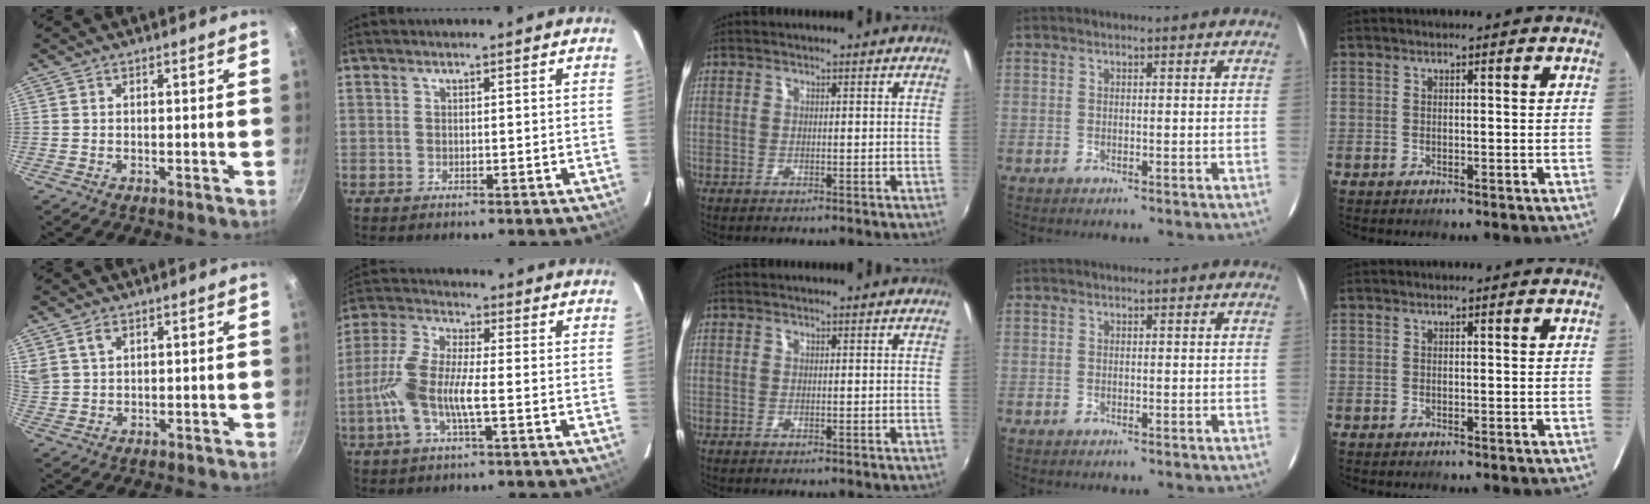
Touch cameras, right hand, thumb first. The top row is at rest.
{"thumb": {"total": 5.1, "force": [2.7, 3.2, 2.8], "torque": [-0.047, 0.000, 0.059]}, "index": {"total": 10.7, "force": [-2.7, 2.8, 10.0], "torque": [-0.220, 0.002, -0.053]}}